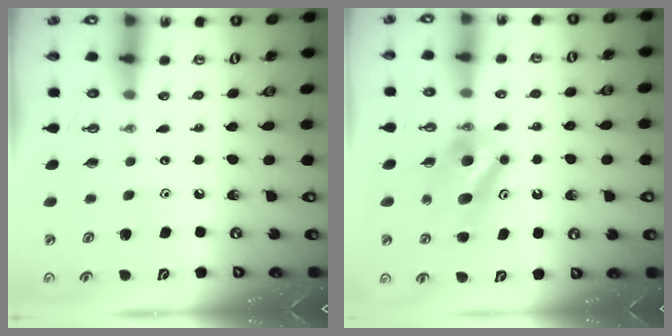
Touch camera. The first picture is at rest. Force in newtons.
{"total": 6.5, "press": 6.3, "slide": 1.6}